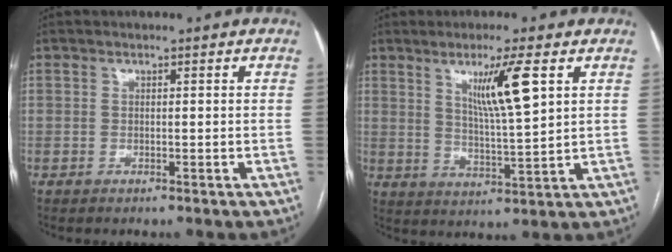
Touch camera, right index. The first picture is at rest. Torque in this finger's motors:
{"motor_torque": [0.28, 0.23, 0.21, 0.11]}